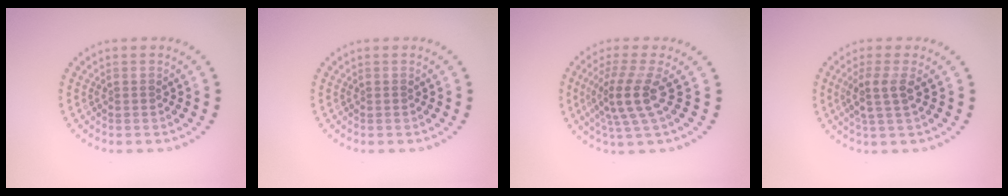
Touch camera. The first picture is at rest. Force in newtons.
{"total": 0.0}
{"total": 3.7, "press": 2.7, "slide": 2.5}
{"total": 2.5, "press": 1.9, "slide": 1.6}